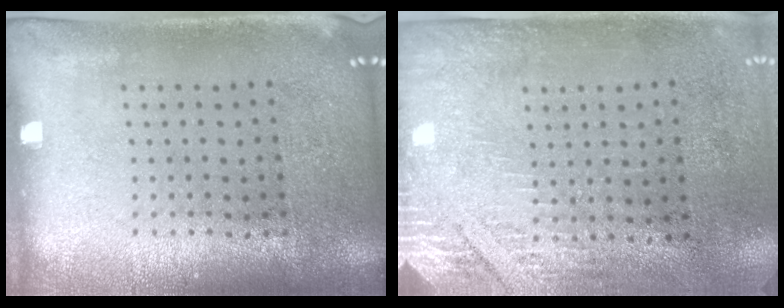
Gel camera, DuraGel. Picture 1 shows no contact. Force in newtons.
{"total": 2.9, "press": 2.5, "slide": 1.5}